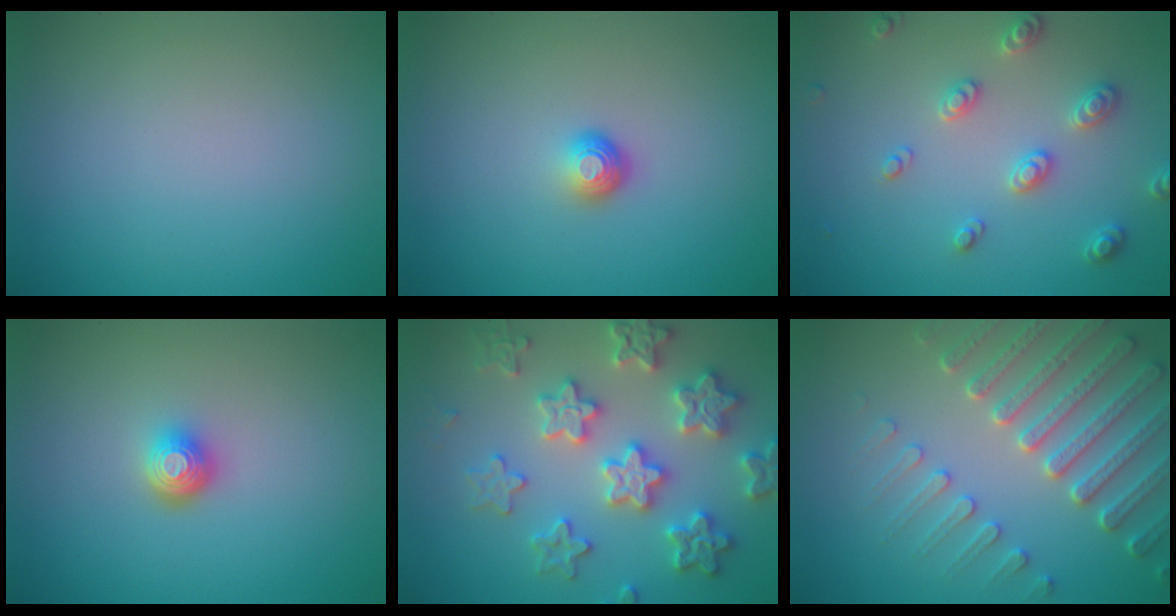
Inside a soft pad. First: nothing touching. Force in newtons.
{"total": 1.7, "press": 1.2, "slide": 1.2}
{"total": 2.7, "press": 2.7, "slide": 0.4}
{"total": 2.0, "press": 1.5, "slide": 1.3}
{"total": 6.1, "press": 6.0, "slide": 1.3}
{"total": 6.1, "press": 5.1, "slide": 3.2}